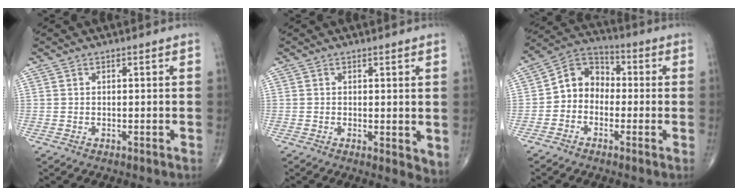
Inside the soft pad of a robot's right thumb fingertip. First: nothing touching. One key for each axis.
{"total": 3.7, "fx": 0.2, "fy": 1.5, "fz": 3.4, "tx": -0.042, "ty": -0.013, "tz": 0.003}
{"total": 8.4, "fx": -1.2, "fy": 7.0, "fz": 4.5, "tx": -0.048, "ty": 0.039, "tz": -0.042}